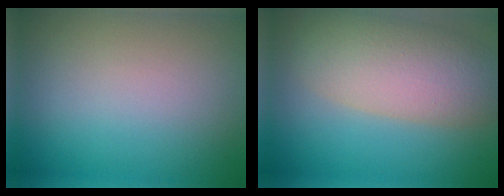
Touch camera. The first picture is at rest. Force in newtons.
{"total": 7.3, "press": 7.3, "slide": 0.5}